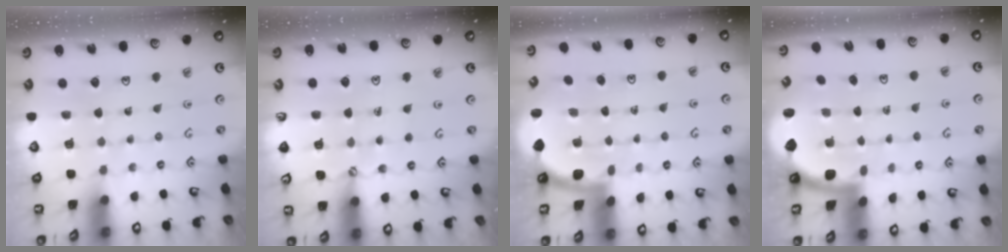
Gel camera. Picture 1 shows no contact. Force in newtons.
{"total": 1.4, "press": 1.3, "slide": 0.1}
{"total": 1.7, "press": 1.7, "slide": 0.0}
{"total": 1.9, "press": 1.9, "slide": 0.3}